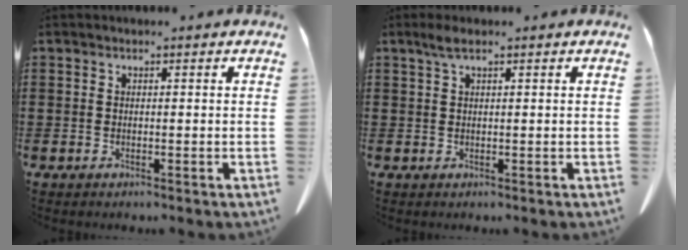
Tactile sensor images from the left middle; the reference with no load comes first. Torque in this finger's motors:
{"motor_torque": [0.63, 0.09, 0.00, 0.03]}